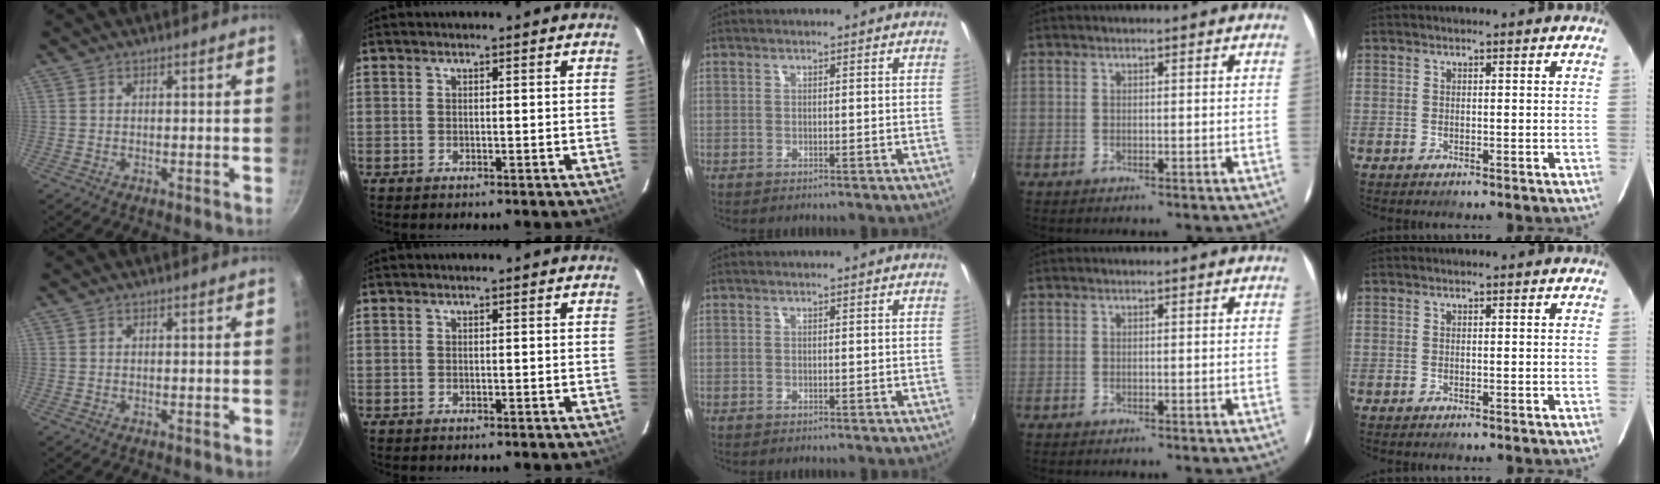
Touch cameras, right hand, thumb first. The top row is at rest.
{}